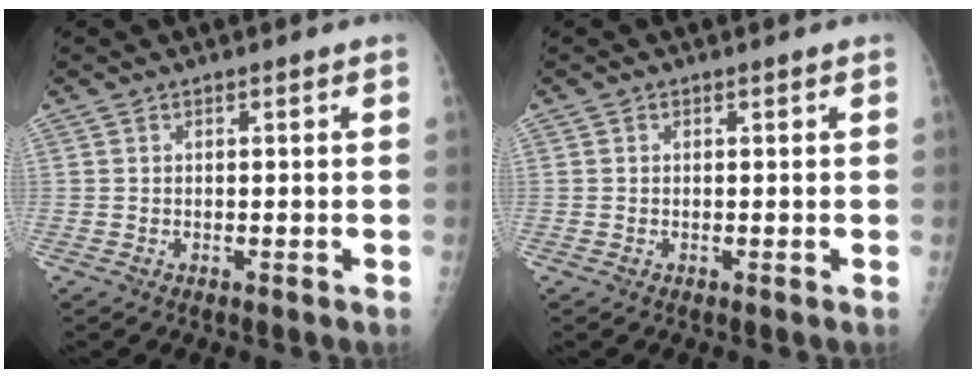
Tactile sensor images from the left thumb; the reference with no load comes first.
{"total": 0.0}